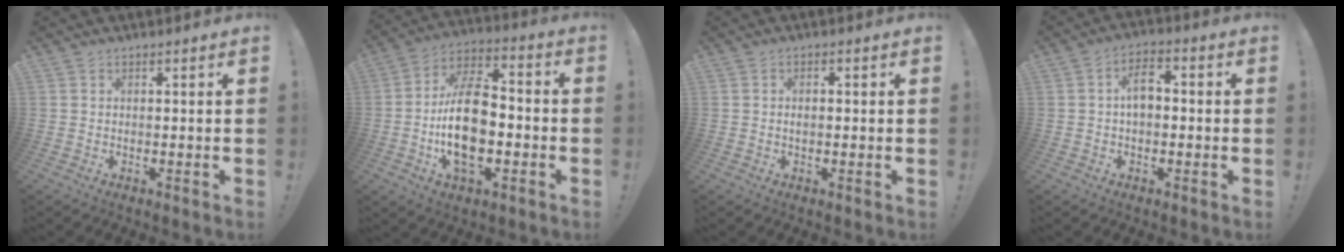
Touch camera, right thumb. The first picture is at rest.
{"total": 18.4, "force": [-3.6, 10.3, 14.8], "torque": [-0.281, 0.010, -0.065]}
{"total": 1.0, "force": [-0.5, 0.4, 0.8], "torque": [-0.018, 0.004, -0.009]}
{"total": 6.1, "force": [-0.1, 3.6, 4.9], "torque": [-0.077, 0.012, -0.003]}